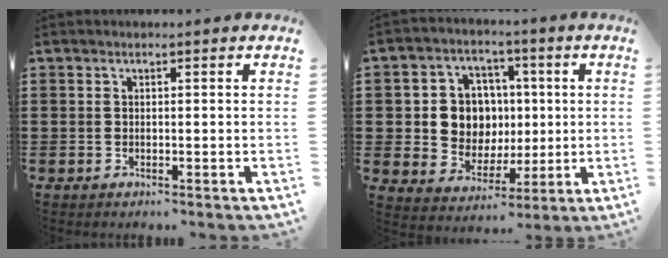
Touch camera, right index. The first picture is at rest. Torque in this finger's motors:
{"motor_torque": [1.32, 0.29, 0.71, 0.09]}